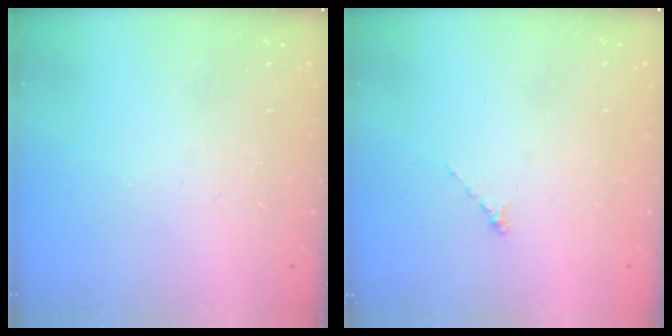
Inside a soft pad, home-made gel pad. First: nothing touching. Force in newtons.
{"total": 0.0}